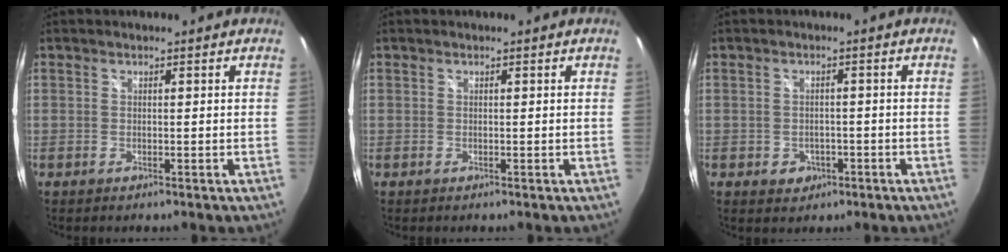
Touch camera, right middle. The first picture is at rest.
{"total": 0.0}
{"total": 3.4, "force": [-1.2, 2.9, 1.1], "torque": [-0.029, 0.002, -0.010]}